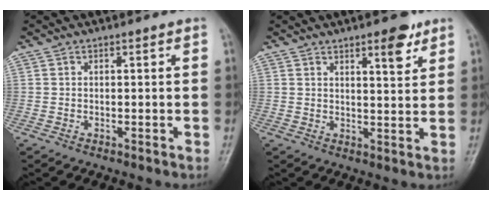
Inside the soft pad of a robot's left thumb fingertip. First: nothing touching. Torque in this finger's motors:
{"motor_torque": [0.03, -0.02, -0.37, 0.13, 0.16]}